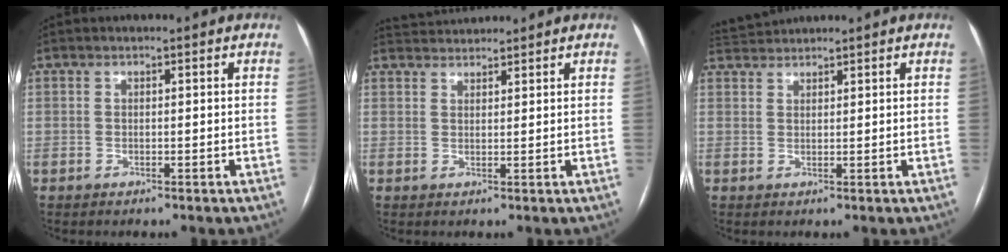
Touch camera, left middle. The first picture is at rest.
{"total": 3.3, "force": [3.3, 0.1, 0.0], "torque": [-0.006, 0.025, 0.064]}
{"total": 3.0, "force": [3.0, -0.2, -0.3], "torque": [-0.005, 0.020, 0.064]}